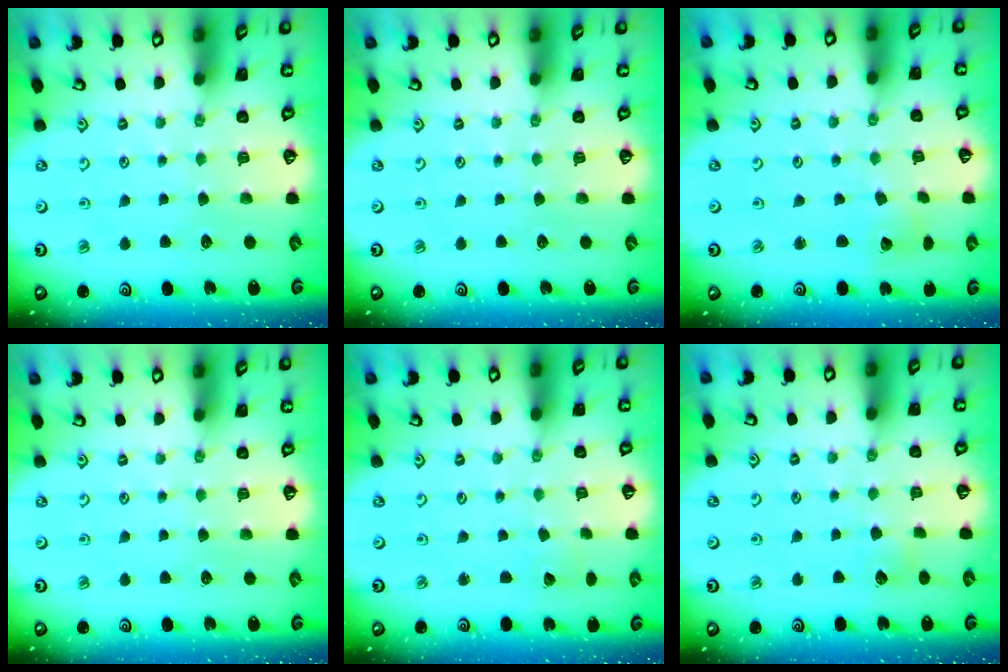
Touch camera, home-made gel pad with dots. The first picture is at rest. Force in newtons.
{"total": 0.0}
{"total": 2.2, "press": 2.2, "slide": 0.3}
{"total": 0.0}
{"total": 1.9, "press": 1.9, "slide": 0.3}
{"total": 3.8, "press": 3.8, "slide": 0.5}